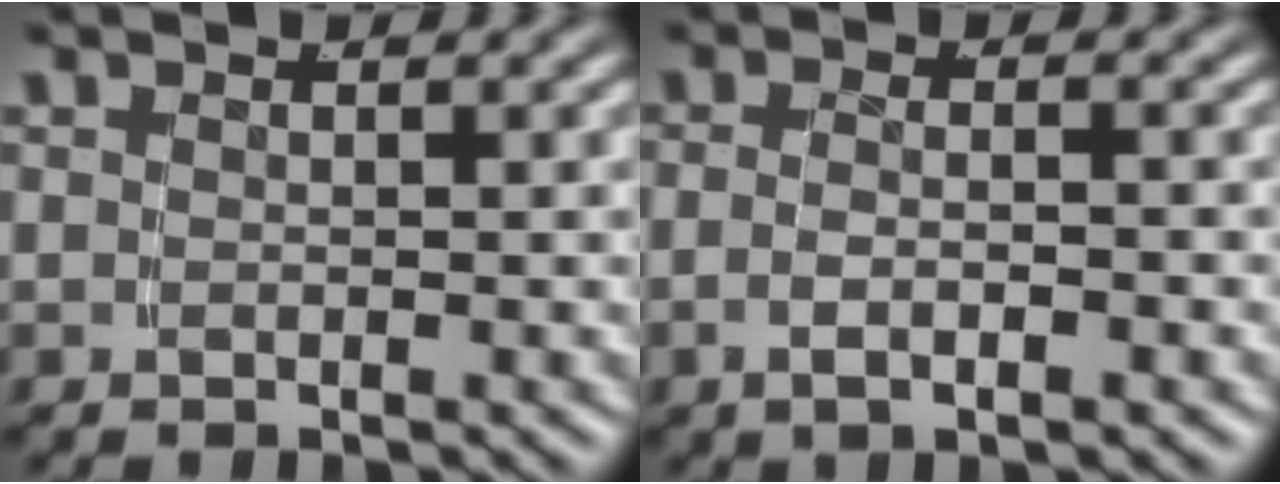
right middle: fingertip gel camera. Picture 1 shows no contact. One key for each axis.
{"total": 2.4, "fx": -1.4, "fy": 0.2, "fz": 1.9, "tx": -0.042, "ty": -0.009, "tz": -0.019}